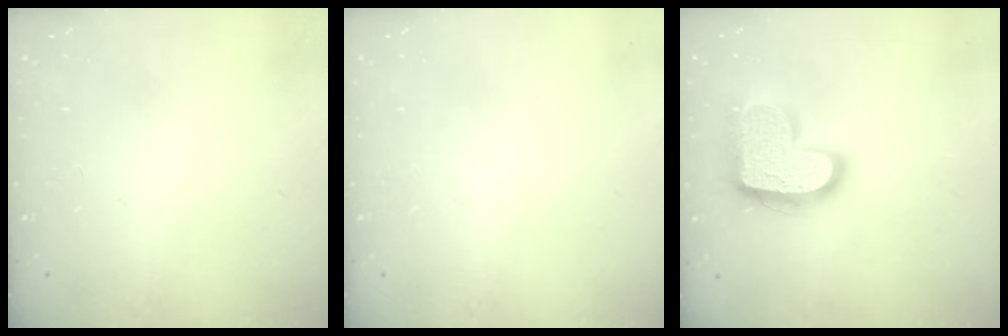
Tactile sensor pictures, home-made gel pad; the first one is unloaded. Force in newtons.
{"total": 0.0}
{"total": 17.3, "press": 17.3, "slide": 1.1}